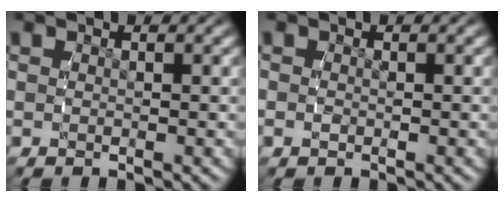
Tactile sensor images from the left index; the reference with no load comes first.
{"total": 1.1, "force": [-0.5, 1.0, 0.2], "torque": [-0.019, -0.008, -0.004]}